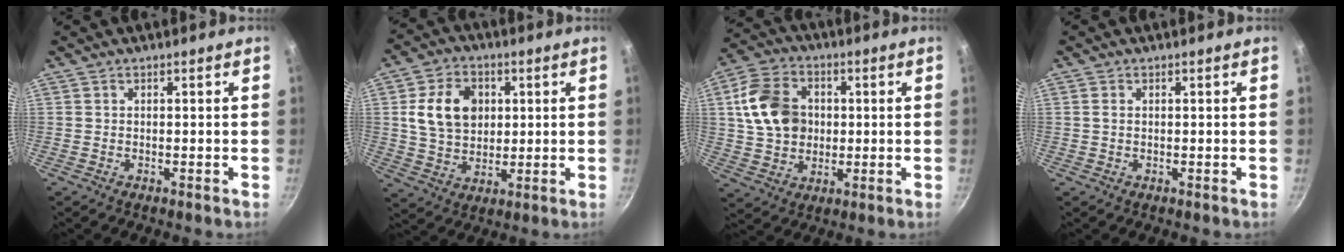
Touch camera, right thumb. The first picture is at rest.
{"total": 12.2, "force": [2.6, 9.4, 7.5], "torque": [-0.109, 0.000, 0.044]}
{"total": 13.9, "force": [2.1, 10.9, 8.4], "torque": [-0.133, 0.009, 0.035]}
{"total": 1.0, "force": [0.2, 0.7, 0.7], "torque": [-0.014, 0.002, 0.003]}